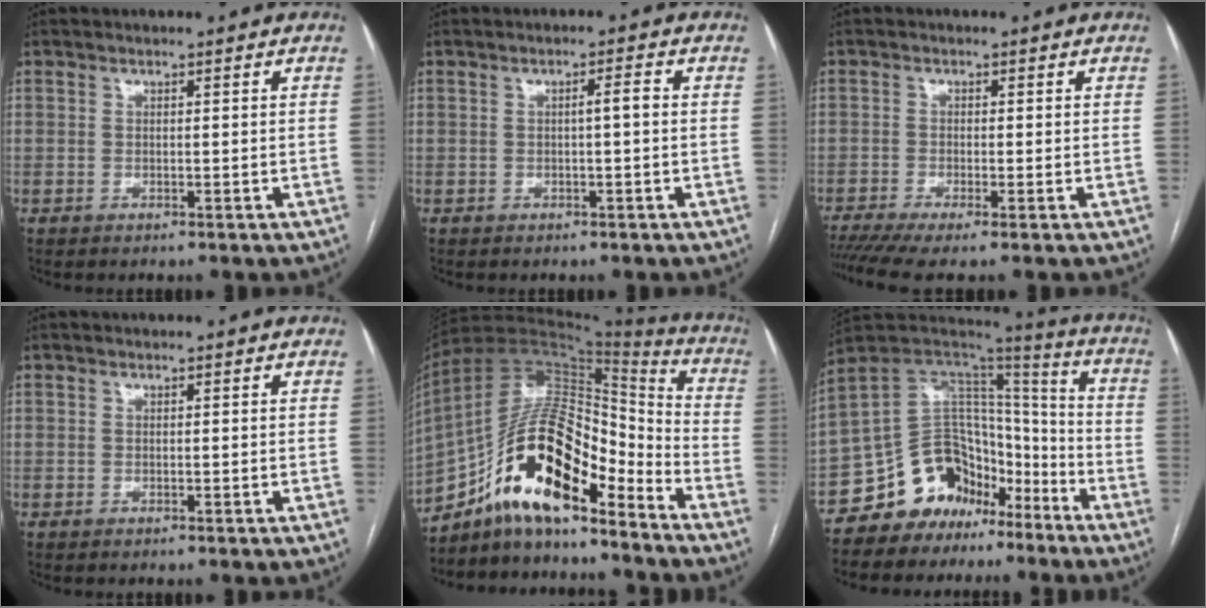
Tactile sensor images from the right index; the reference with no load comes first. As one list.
[{"total": 1.8, "force": [-0.1, 0.1, 1.8], "torque": [-0.025, 0.004, 0.000]}, {"total": 5.4, "force": [-3.8, 0.4, 3.9], "torque": [-0.068, -0.007, -0.069]}, {"total": 0.0}, {"total": 18.1, "force": [-11.8, 5.9, 12.3], "torque": [-0.228, 0.038, -0.206]}, {"total": 14.4, "force": [-10.2, 9.4, 4.0], "torque": [-0.058, 0.096, -0.172]}]